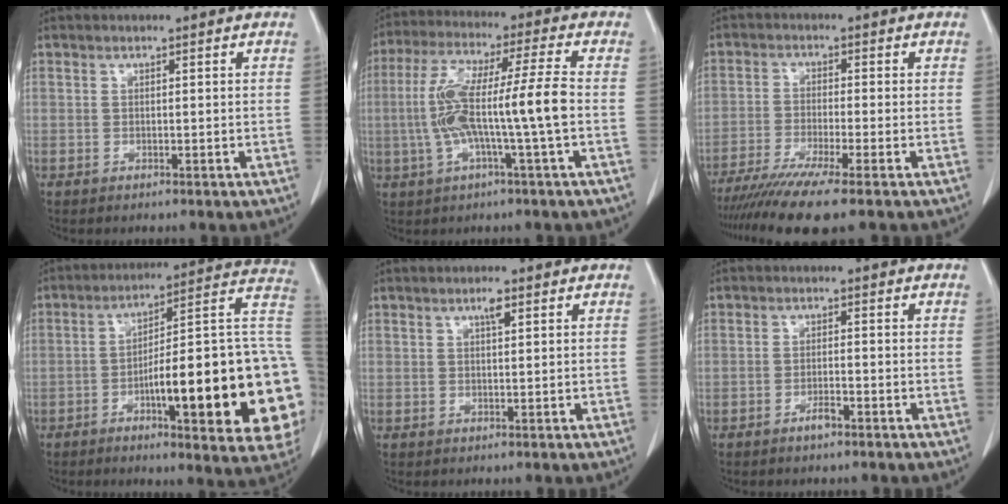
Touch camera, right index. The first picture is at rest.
{"total": 11.8, "force": [-1.5, -0.3, 11.7], "torque": [-0.234, 0.023, -0.028]}
{"total": 9.4, "force": [-7.2, -0.9, 5.9], "torque": [-0.093, -0.024, -0.119]}
{"total": 27.7, "force": [-5.2, 4.4, 26.9], "torque": [-0.269, 0.016, -0.066]}
{"total": 1.7, "force": [0.9, 0.3, 1.4], "torque": [-0.027, 0.002, 0.014]}
{"total": 1.7, "force": [-1.2, 0.3, 1.3], "torque": [-0.022, 0.001, -0.017]}